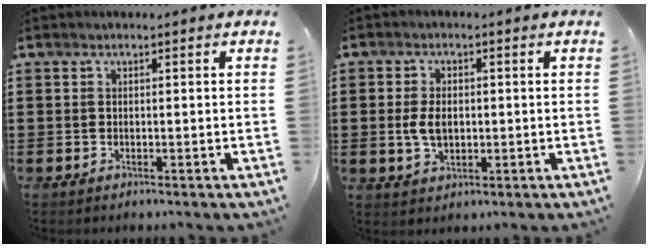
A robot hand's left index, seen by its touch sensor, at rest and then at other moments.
{"total": 4.5, "force": [0.0, 2.8, 3.5], "torque": [-0.085, 0.003, -0.005]}